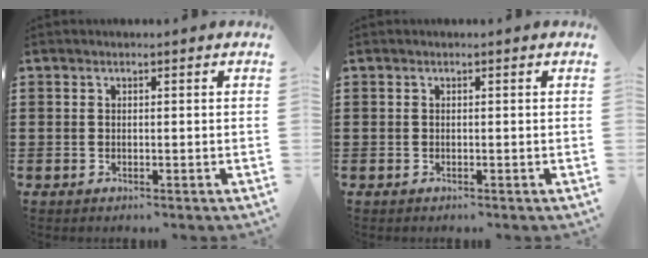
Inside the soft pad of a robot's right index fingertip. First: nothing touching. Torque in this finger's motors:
{"motor_torque": [0.26, -0.26, 0.00, -0.01]}